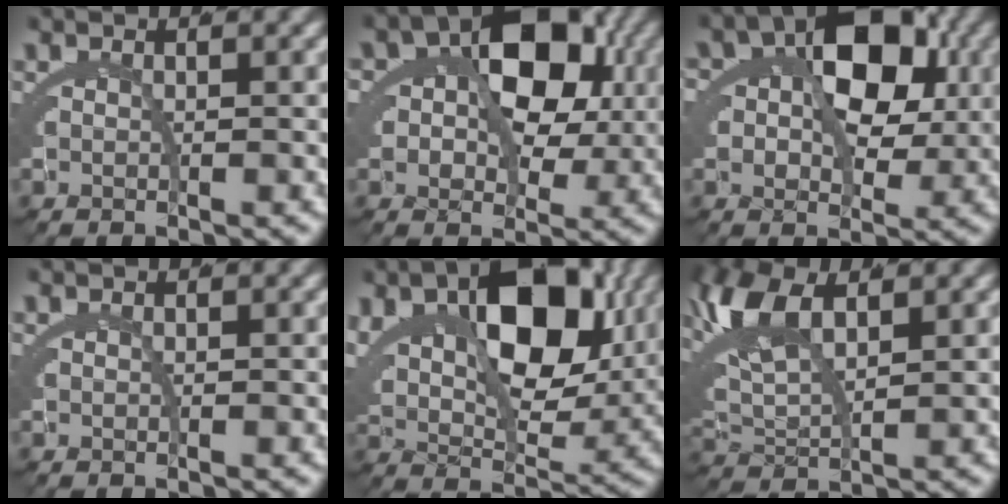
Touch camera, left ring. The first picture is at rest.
{"total": 9.4, "force": [1.7, 6.3, 6.8], "torque": [-0.118, -0.004, 0.024]}
{"total": 8.3, "force": [1.5, 5.2, 6.2], "torque": [-0.101, -0.002, 0.023]}
{"total": 0.0}
{"total": 10.1, "force": [4.9, 4.7, 7.5], "torque": [-0.124, -0.004, 0.094]}
{"total": 6.1, "force": [3.8, 2.4, 4.2], "torque": [-0.125, 0.006, 0.070]}